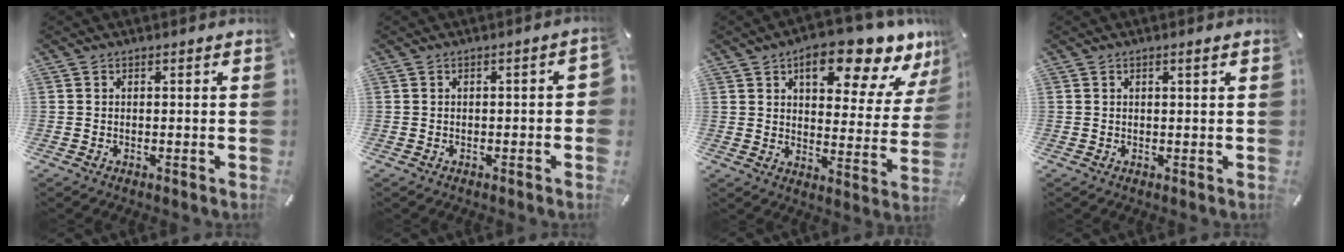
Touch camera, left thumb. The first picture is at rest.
{"total": 2.6, "force": [-0.6, 1.1, 2.3], "torque": [-0.036, 0.007, -0.010]}
{"total": 15.7, "force": [10.7, 6.7, 9.4], "torque": [-0.110, -0.072, 0.172]}
{"total": 0.9, "force": [0.4, 0.0, 0.8], "torque": [-0.015, -0.001, 0.007]}